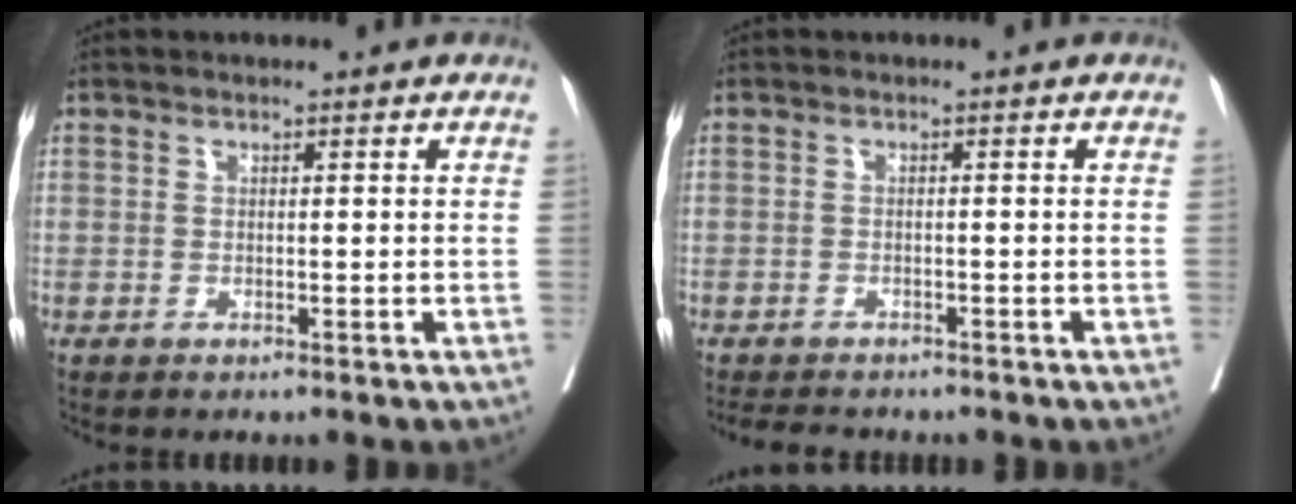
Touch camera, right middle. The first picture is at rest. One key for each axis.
{"total": 5.2, "fx": -4.6, "fy": 1.7, "fz": 1.7, "tx": -0.021, "ty": -0.006, "tz": -0.068}